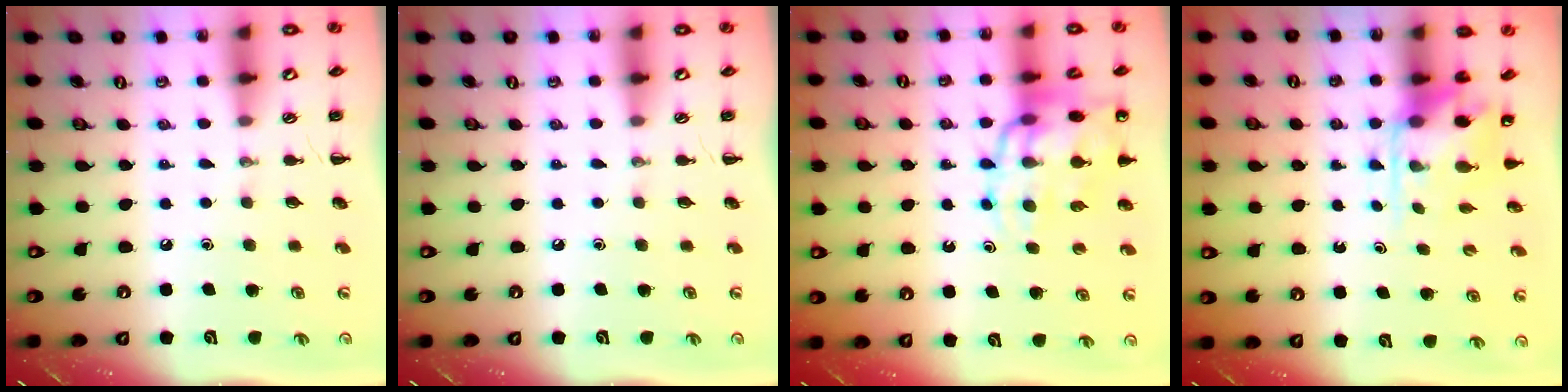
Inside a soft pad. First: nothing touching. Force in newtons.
{"total": 0.0}
{"total": 16.7, "press": 16.3, "slide": 3.7}
{"total": 4.9, "press": 4.9, "slide": 0.6}